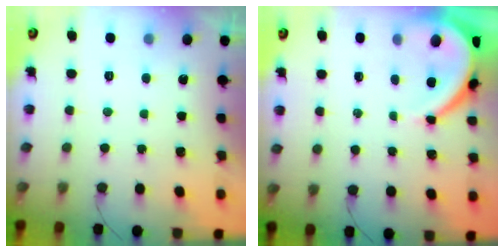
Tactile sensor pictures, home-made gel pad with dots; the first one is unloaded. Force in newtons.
{"total": 7.3, "press": 7.3, "slide": 0.7}